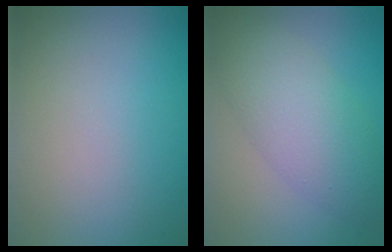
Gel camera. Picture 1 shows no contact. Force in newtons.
{"total": 5.7, "press": 5.7, "slide": 0.1}